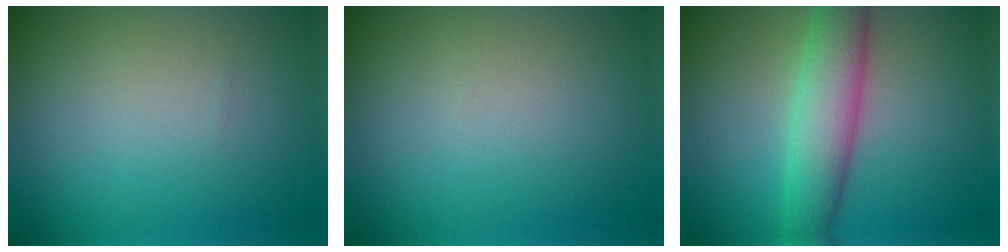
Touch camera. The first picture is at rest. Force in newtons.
{"total": 0.0}
{"total": 5.6, "press": 5.6, "slide": 0.1}